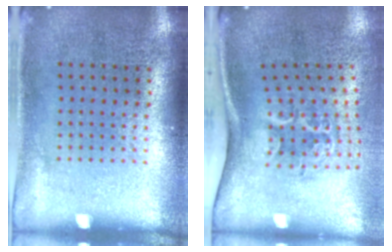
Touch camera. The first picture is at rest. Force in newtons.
{"total": 2.2, "press": 1.3, "slide": 1.8}